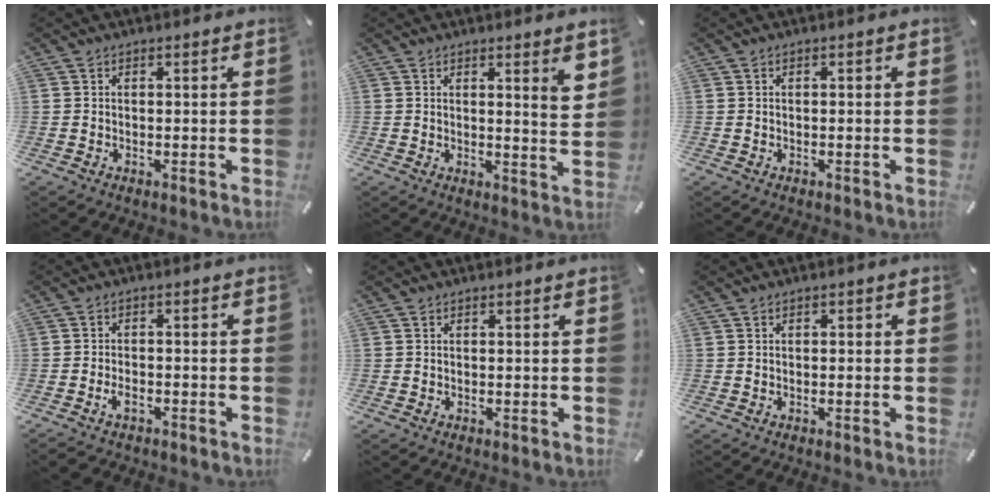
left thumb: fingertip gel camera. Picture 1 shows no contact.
{"total": 4.7, "force": [3.1, 0.4, 3.6], "torque": [-0.051, -0.029, 0.047]}
{"total": 0.0}
{"total": 2.9, "force": [-1.8, 1.4, 1.7], "torque": [-0.035, 0.005, -0.035]}
{"total": 0.0}
{"total": 0.7, "force": [-0.1, 0.4, 0.5], "torque": [-0.009, 0.001, -0.003]}